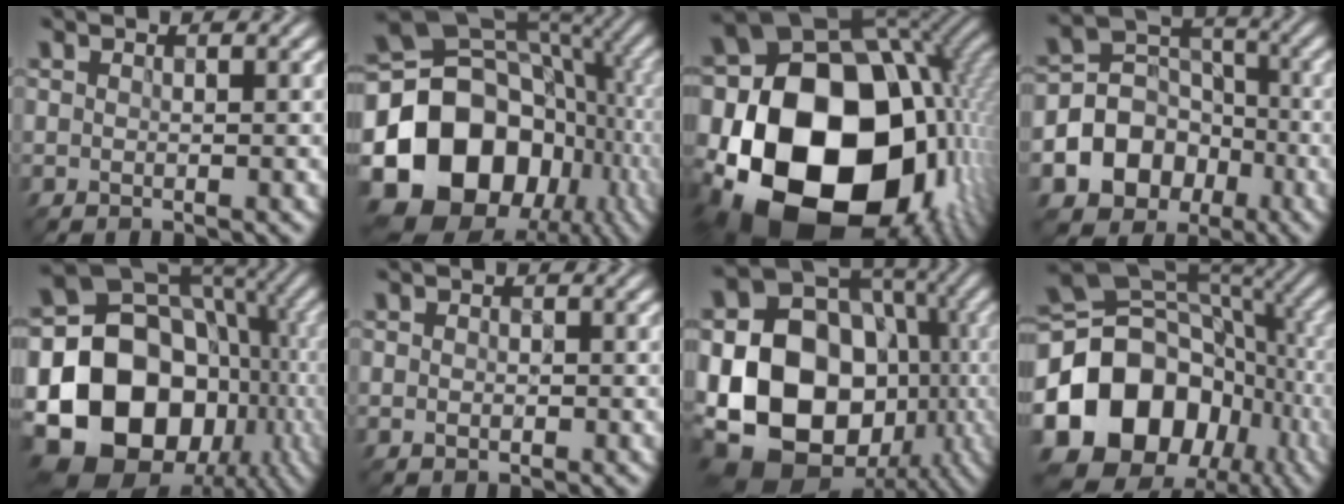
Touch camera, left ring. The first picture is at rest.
{"total": 18.2, "force": [-5.5, 14.3, 9.8], "torque": [-0.196, -0.015, -0.096]}
{"total": 22.5, "force": [-4.9, 17.1, 13.8], "torque": [-0.290, -0.062, -0.055]}
{"total": 9.9, "force": [-4.2, 8.3, 3.5], "torque": [-0.058, -0.006, -0.096]}
{"total": 20.0, "force": [-5.3, 16.2, 10.4], "torque": [-0.184, -0.016, -0.094]}
{"total": 1.0, "force": [-0.3, 0.8, 0.6], "torque": [-0.008, -0.002, -0.004]}
{"total": 19.6, "force": [-3.8, 15.5, 11.4], "torque": [-0.200, -0.018, -0.066]}
{"total": 15.9, "force": [-5.1, 12.5, 8.4], "torque": [-0.157, -0.009, -0.093]}